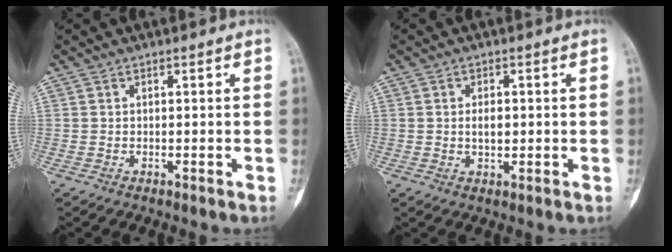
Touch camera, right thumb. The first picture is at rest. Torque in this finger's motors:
{"motor_torque": [3.51, 1.49, 0.26, -0.50, 0.07]}